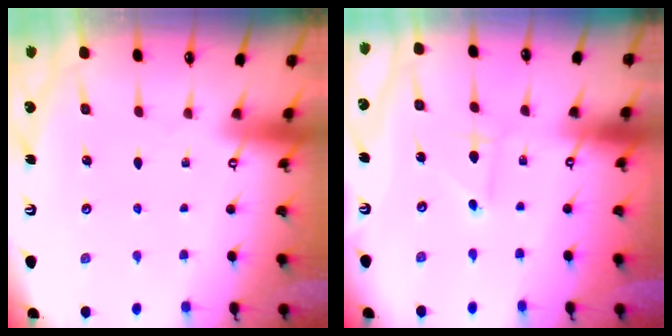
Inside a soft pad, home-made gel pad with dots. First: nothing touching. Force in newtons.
{"total": 1.5, "press": 1.5, "slide": 0.1}